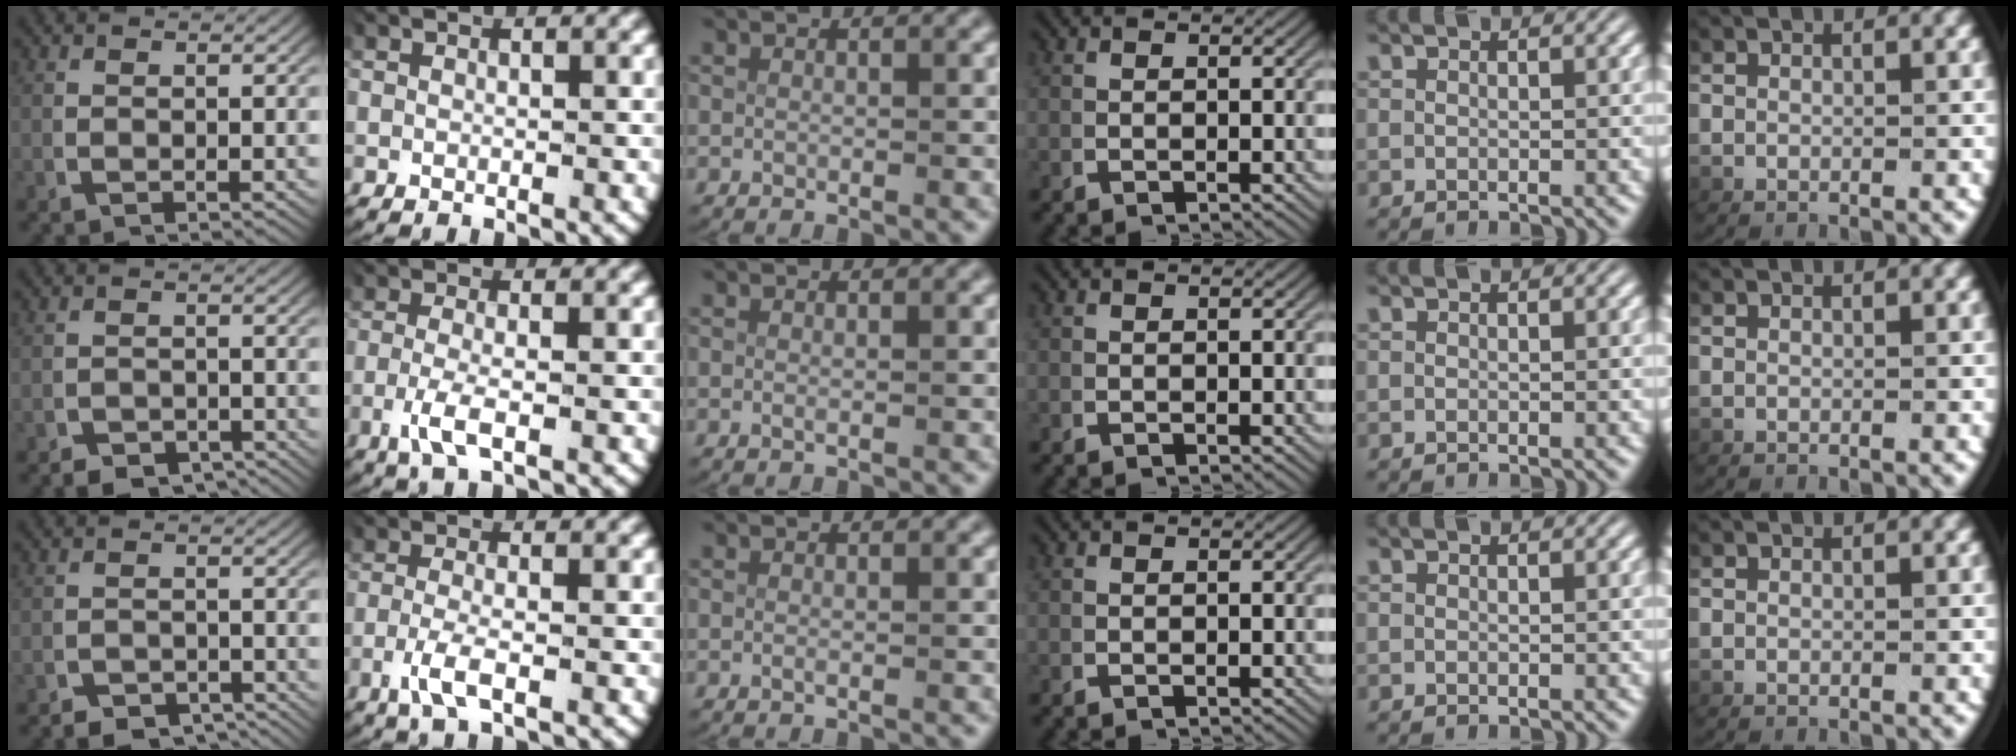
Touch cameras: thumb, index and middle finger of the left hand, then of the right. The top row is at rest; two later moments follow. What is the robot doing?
{"motion": "grasp_and_lifting", "object": "card"}